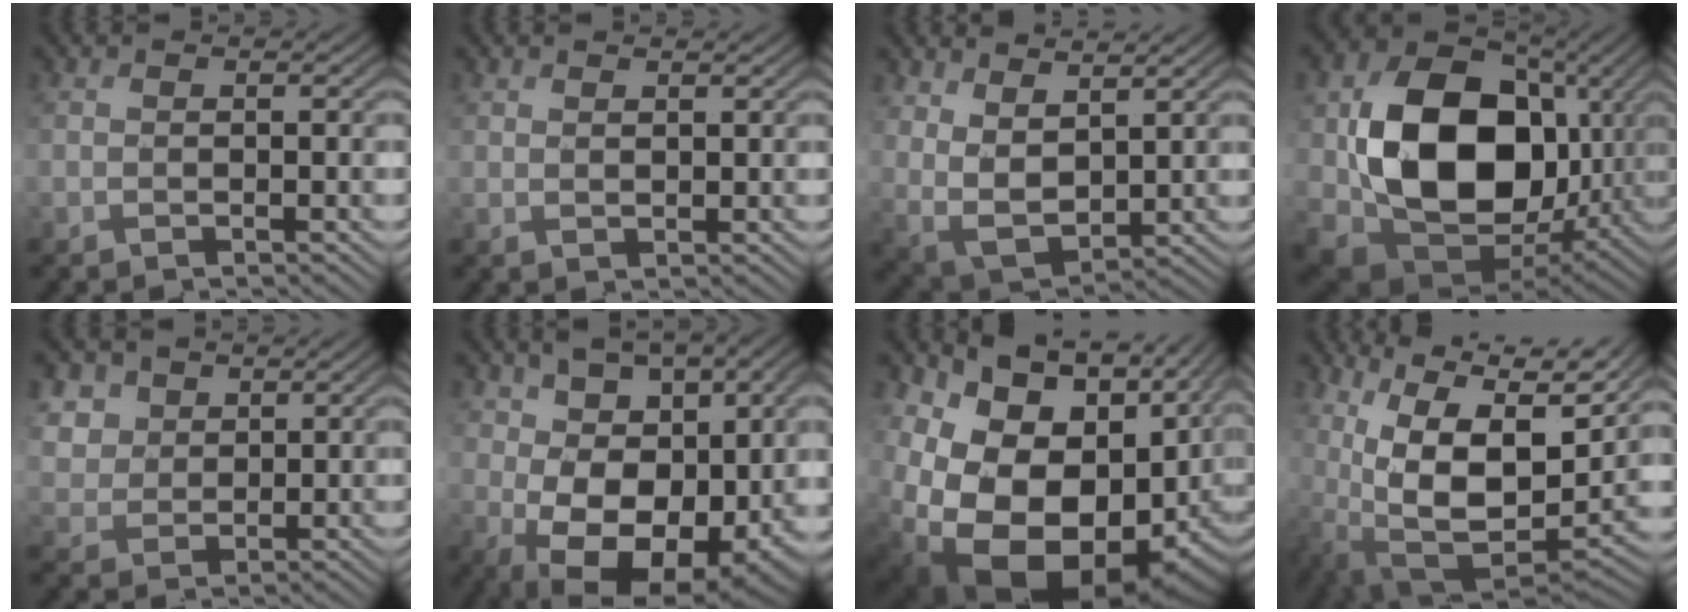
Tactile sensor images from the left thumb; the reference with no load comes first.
{"total": 0.9, "force": [0.8, 0.1, 0.3], "torque": [-0.005, -0.002, 0.022]}
{"total": 7.2, "force": [3.7, 3.6, 5.0], "torque": [-0.150, -0.009, 0.085]}
{"total": 16.2, "force": [0.2, 12.4, 10.4], "torque": [-0.217, -0.030, 0.012]}
{"total": 4.7, "force": [2.4, 3.9, 1.2], "torque": [-0.072, 0.004, 0.045]}
{"total": 17.5, "force": [0.6, 11.1, 13.6], "torque": [-0.218, -0.042, 0.060]}
{"total": 19.9, "force": [-2.6, 14.2, 13.7], "torque": [-0.254, -0.057, 0.012]}
{"total": 15.8, "force": [3.4, 9.9, 11.8], "torque": [-0.241, -0.016, 0.076]}